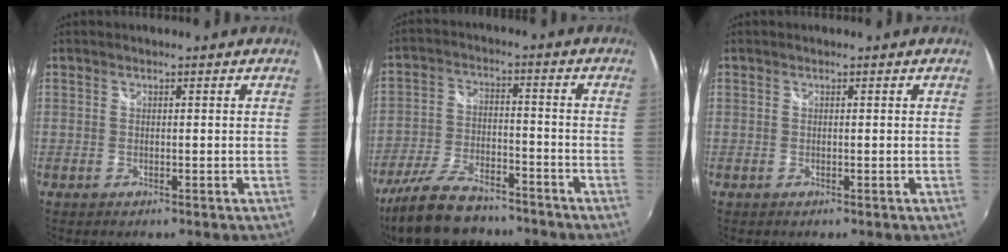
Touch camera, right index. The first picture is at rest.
{"total": 15.7, "force": [-12.6, 5.8, 7.4], "torque": [-0.167, -0.021, -0.216]}
{"total": 0.0}